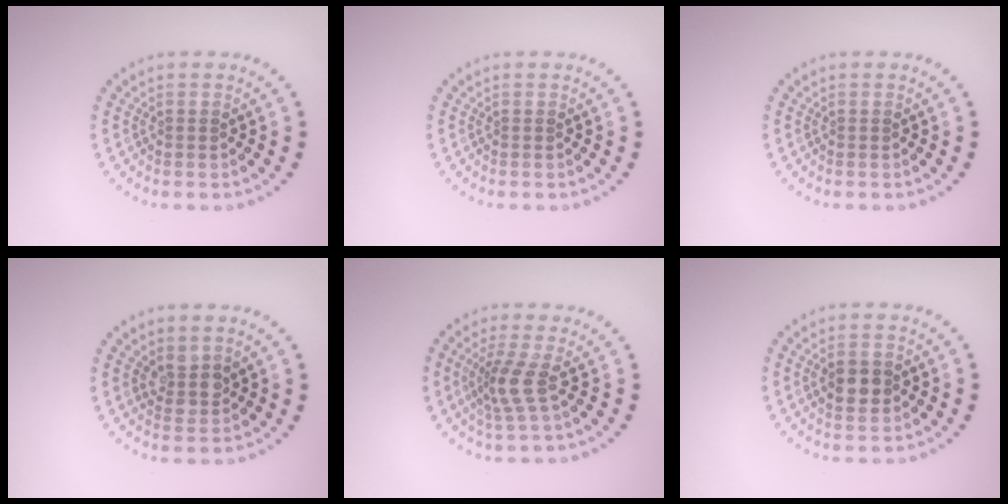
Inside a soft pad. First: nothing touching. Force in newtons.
{"total": 0.0}
{"total": 0.0}
{"total": 2.2, "press": 2.0, "slide": 1.0}
{"total": 2.8, "press": 2.1, "slide": 1.9}
{"total": 2.9, "press": 2.9, "slide": 0.1}